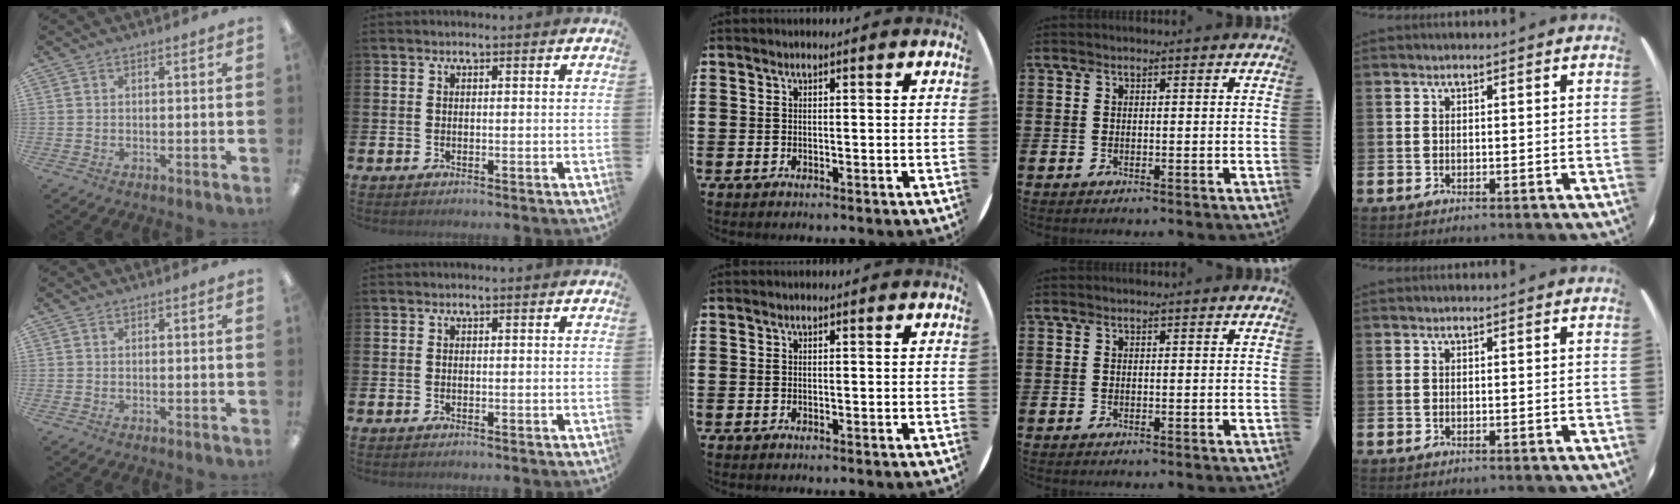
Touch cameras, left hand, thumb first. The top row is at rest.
{}